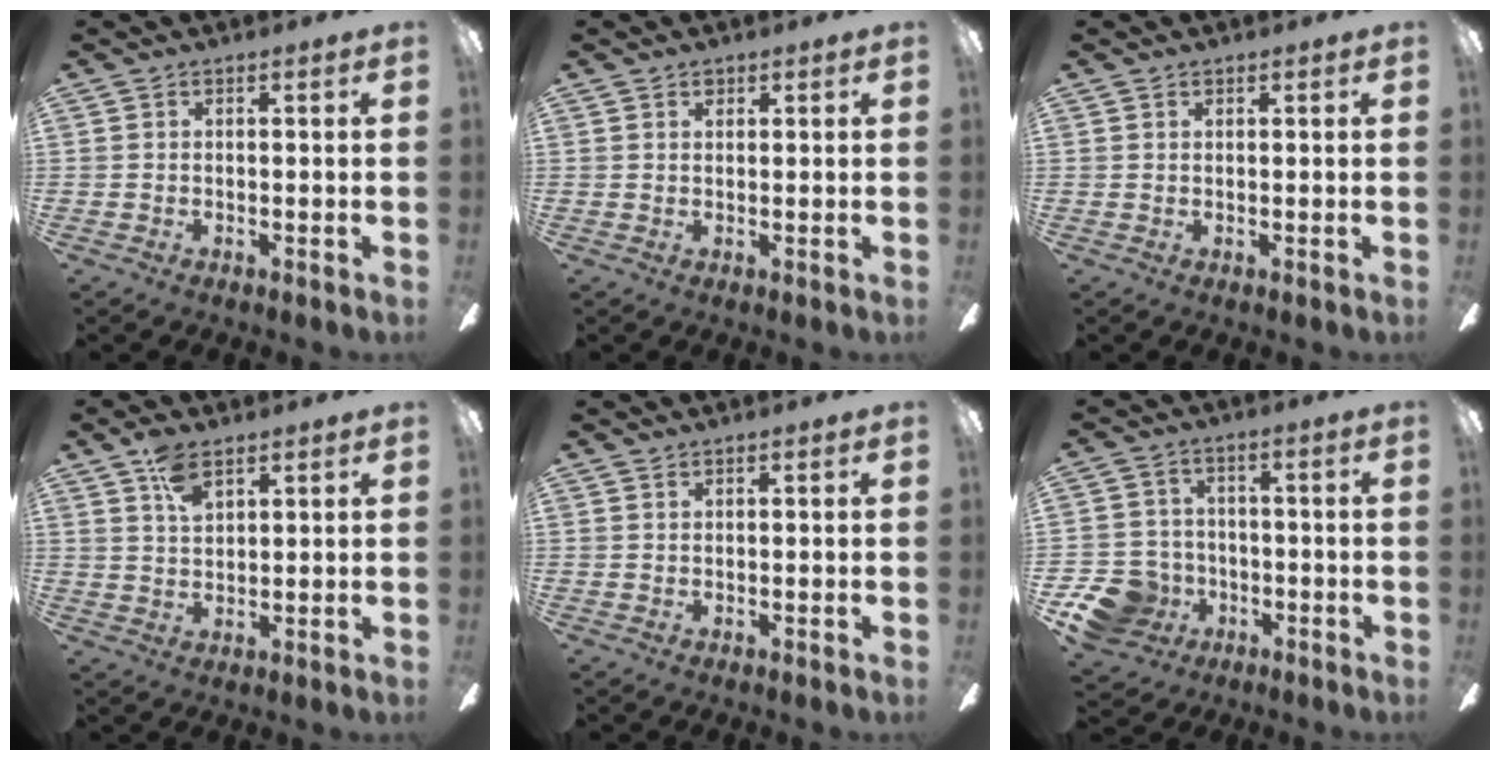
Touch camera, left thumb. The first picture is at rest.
{"total": 1.1, "force": [0.8, 0.7, 0.4], "torque": [-0.001, -0.001, 0.013]}
{"total": 0.5, "force": [0.4, 0.3, 0.2], "torque": [-0.005, 0.001, 0.007]}
{"total": 6.4, "force": [3.9, 3.3, 3.9], "torque": [-0.070, -0.004, 0.070]}
{"total": 0.7, "force": [0.6, 0.3, 0.2], "torque": [-0.006, 0.001, 0.012]}
{"total": 10.6, "force": [-4.6, 8.9, 3.5], "torque": [-0.091, 0.034, -0.080]}